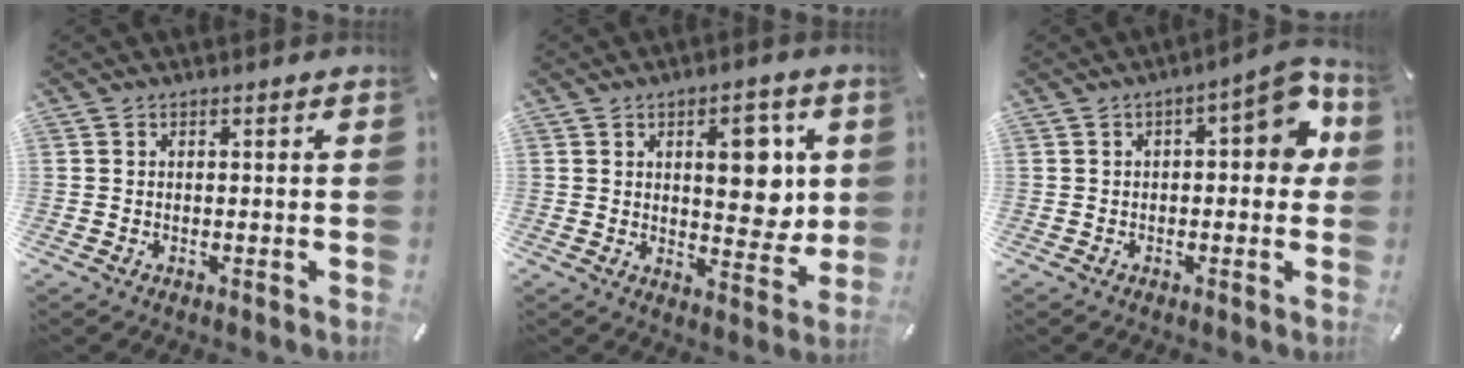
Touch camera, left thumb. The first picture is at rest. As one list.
[{"total": 11.8, "force": [3.1, 6.7, 9.2], "torque": [-0.101, -0.011, 0.045]}, {"total": 9.1, "force": [2.2, 3.7, 8.0], "torque": [-0.093, -0.019, 0.030]}]